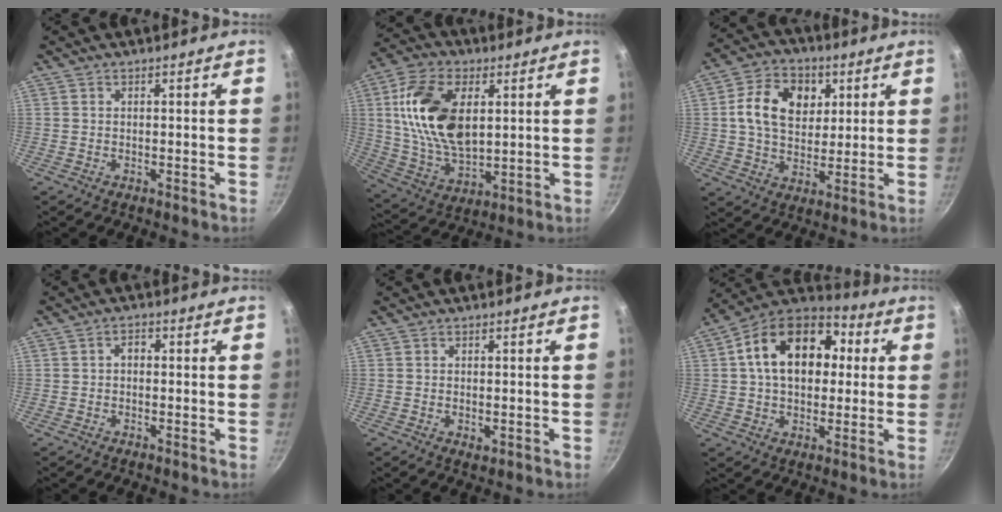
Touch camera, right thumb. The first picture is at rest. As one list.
[{"total": 18.2, "force": [4.1, 10.6, 14.1], "torque": [-0.253, -0.008, 0.082]}, {"total": 13.4, "force": [3.5, 9.9, 8.4], "torque": [-0.119, 0.000, 0.051]}, {"total": 1.8, "force": [-0.2, 1.2, 1.2], "torque": [-0.018, 0.011, -0.004]}, {"total": 1.8, "force": [-0.3, 1.0, 1.4], "torque": [-0.021, -0.003, -0.004]}, {"total": 19.3, "force": [3.5, 13.3, 13.4], "torque": [-0.194, 0.029, 0.041]}]